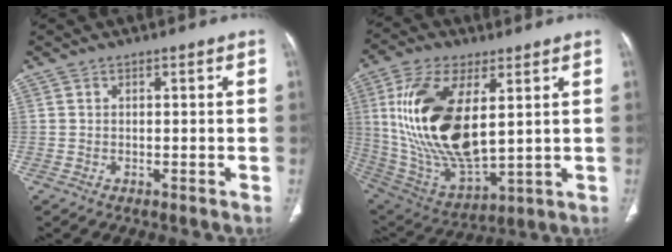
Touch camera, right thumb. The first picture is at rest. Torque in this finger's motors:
{"motor_torque": [0.21, 4.79, 2.42, 0.35, 0.63]}